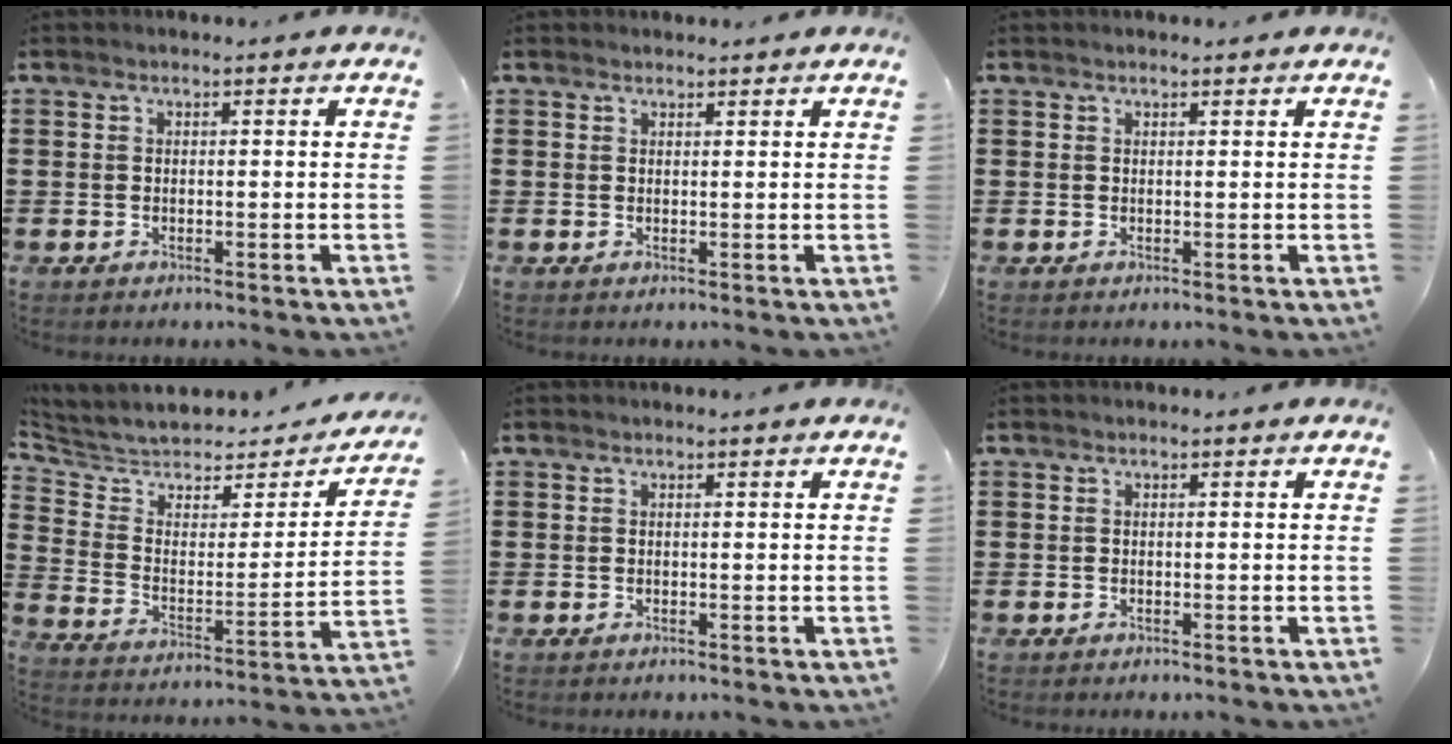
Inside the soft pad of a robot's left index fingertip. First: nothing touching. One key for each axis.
{"total": 1.1, "fx": 1.0, "fy": 0.3, "fz": 0.0, "tx": -0.003, "ty": 0.002, "tz": 0.020}
{"total": 0.7, "fx": 0.6, "fy": 0.2, "fz": 0.3, "tx": -0.006, "ty": 0.002, "tz": 0.011}
{"total": 5.0, "fx": 4.4, "fy": 2.1, "fz": 1.4, "tx": -0.060, "ty": -0.034, "tz": 0.070}
{"total": 0.0}
{"total": 0.0}